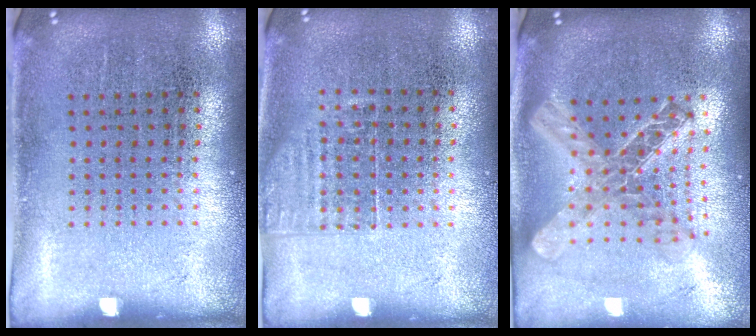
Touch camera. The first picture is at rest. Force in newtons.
{"total": 1.2, "press": 0.9, "slide": 0.7}
{"total": 2.1, "press": 1.7, "slide": 1.3}